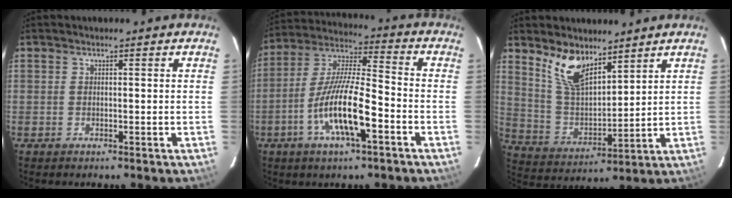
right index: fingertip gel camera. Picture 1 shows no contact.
{"total": 14.3, "force": [-5.8, 3.0, 12.7], "torque": [-0.255, -0.006, -0.114]}
{"total": 10.9, "force": [7.7, 4.6, 6.2], "torque": [-0.122, 0.002, 0.158]}